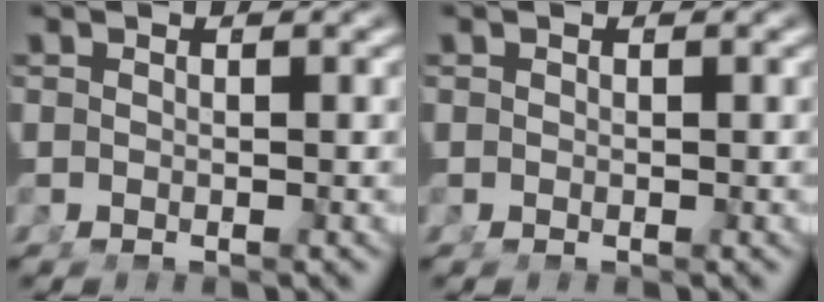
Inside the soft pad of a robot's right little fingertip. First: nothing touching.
{"total": 0.0}